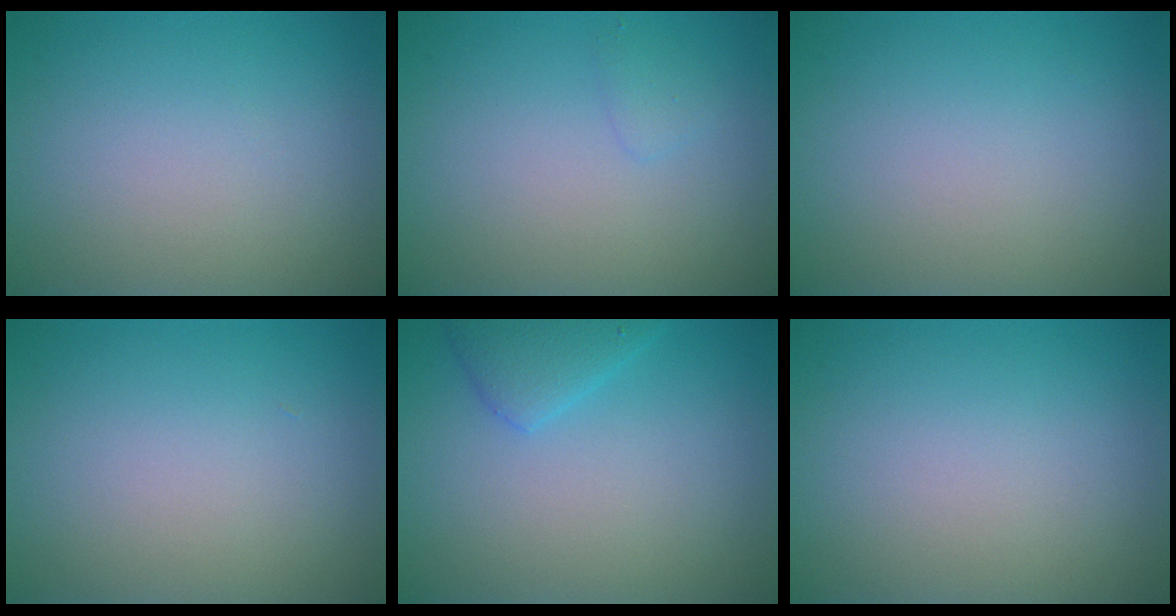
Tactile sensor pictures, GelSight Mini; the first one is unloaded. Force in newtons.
{"total": 0.8, "press": 0.8, "slide": 0.1}
{"total": 0.0}
{"total": 0.0}
{"total": 2.4, "press": 2.4, "slide": 0.2}
{"total": 0.0}